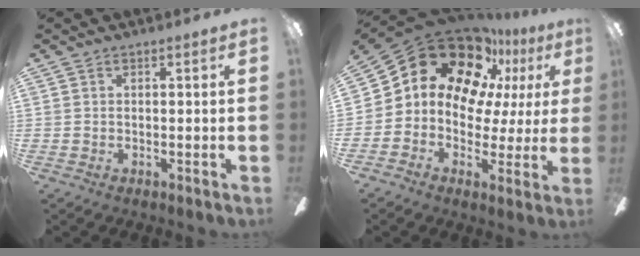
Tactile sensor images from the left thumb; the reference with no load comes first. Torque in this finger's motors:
{"motor_torque": [1.40, 3.61, 0.20, 0.03, 0.10]}